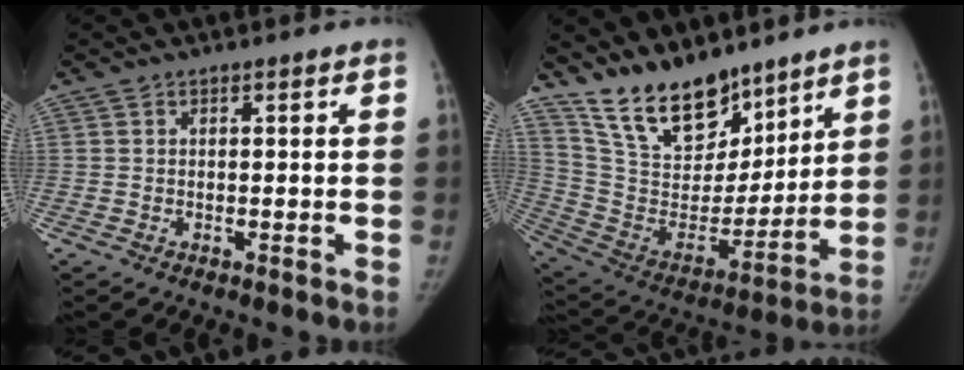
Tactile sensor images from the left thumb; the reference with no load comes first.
{"total": 18.7, "force": [14.6, 8.4, 8.0], "torque": [-0.101, -0.085, 0.270]}